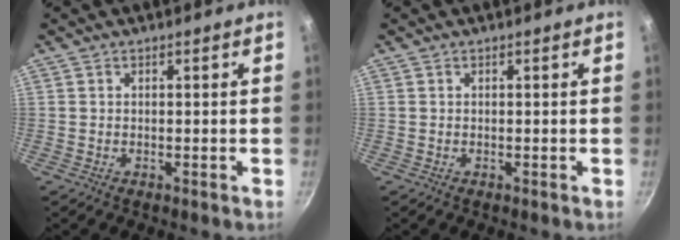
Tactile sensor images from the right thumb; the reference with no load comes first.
{"total": 0.0}